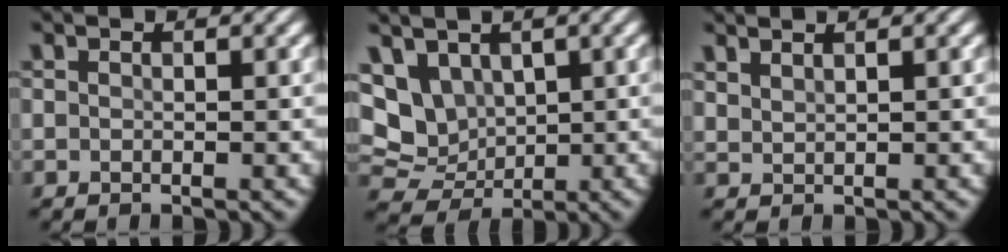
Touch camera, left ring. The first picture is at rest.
{"total": 6.4, "force": [2.2, 5.1, 3.2], "torque": [-0.079, 0.011, 0.045]}
{"total": 1.7, "force": [1.6, 0.4, 0.5], "torque": [-0.002, 0.000, 0.023]}